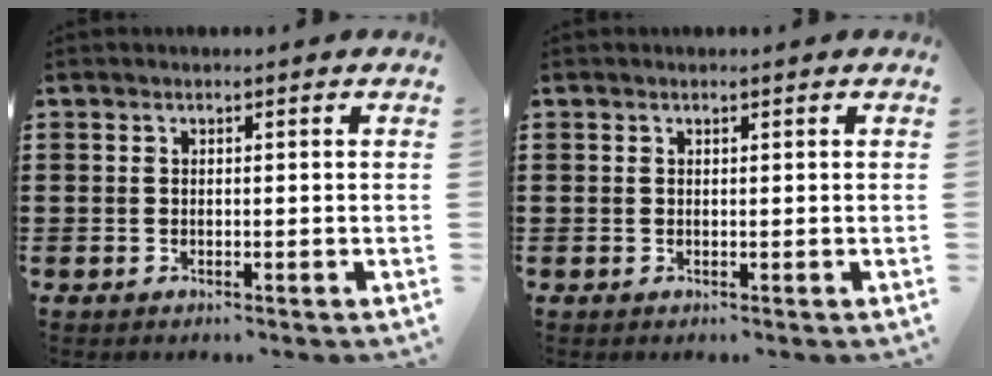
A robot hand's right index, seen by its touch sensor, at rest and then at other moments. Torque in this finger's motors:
{"motor_torque": [-0.02, -0.07, -0.01, 0.00]}